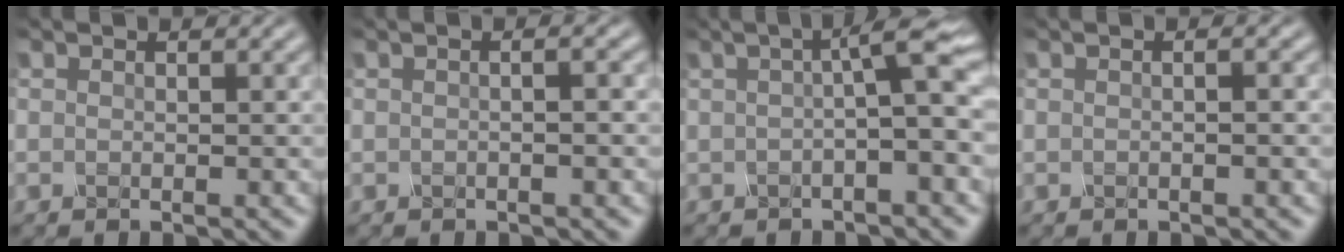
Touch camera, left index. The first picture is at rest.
{"total": 2.4, "force": [0.3, 1.0, 2.2], "torque": [-0.013, 0.004, -0.014]}
{"total": 4.9, "force": [0.5, 0.7, 4.8], "torque": [-0.068, 0.015, 0.000]}
{"total": 1.4, "force": [0.1, 0.4, 1.3], "torque": [-0.013, -0.003, -0.006]}